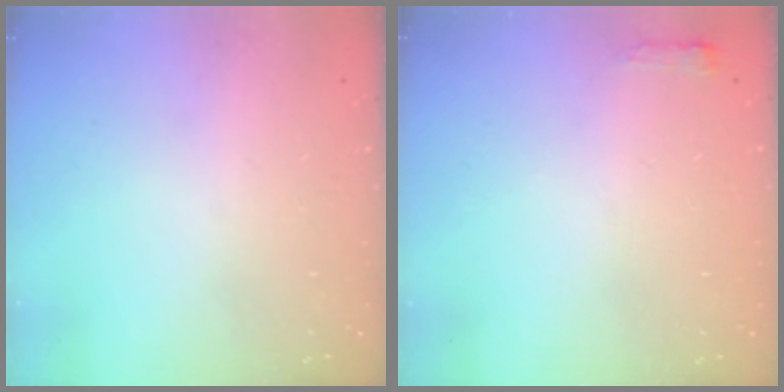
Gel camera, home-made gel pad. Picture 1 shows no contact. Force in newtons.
{"total": 2.7, "press": 2.6, "slide": 0.5}